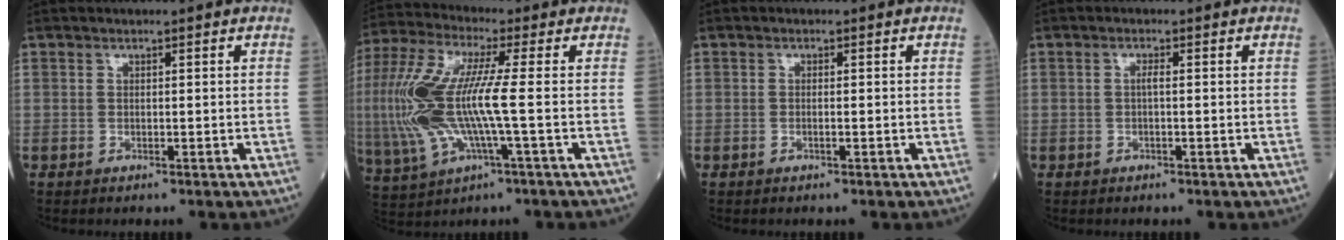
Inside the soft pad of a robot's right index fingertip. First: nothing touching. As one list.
[{"total": 16.6, "force": [-1.1, 3.0, 16.3], "torque": [-0.384, 0.004, -0.019]}, {"total": 0.7, "force": [-0.1, 0.1, 0.7], "torque": [-0.019, 0.000, 0.000]}, {"total": 1.1, "force": [0.1, 0.3, 1.1], "torque": [-0.026, 0.001, 0.001]}]